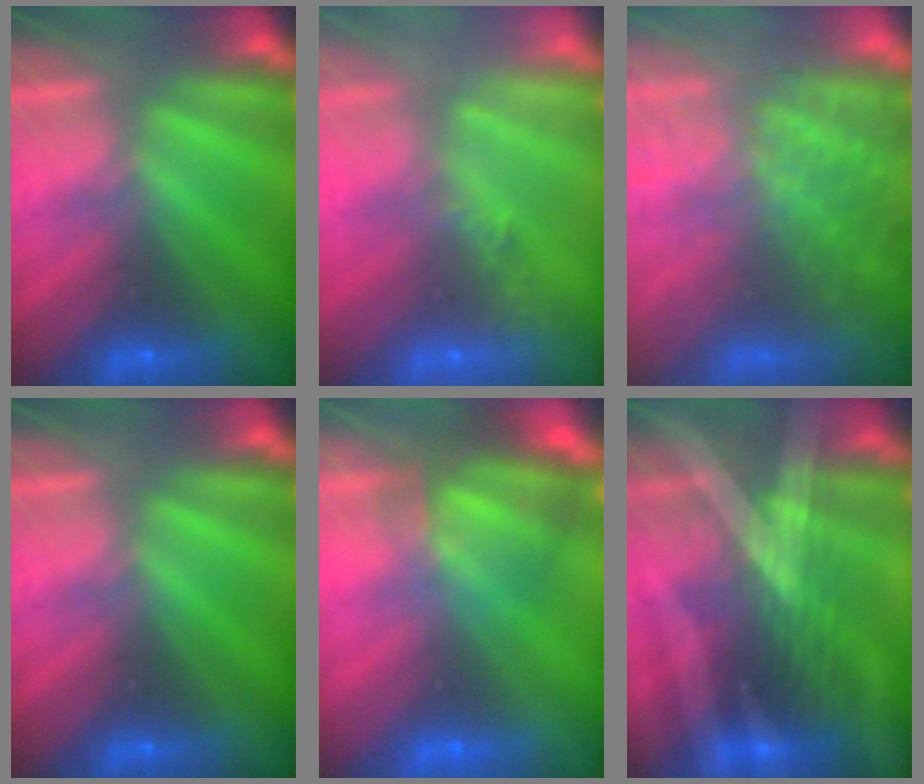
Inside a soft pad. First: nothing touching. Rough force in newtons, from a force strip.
{"total": 2.2}
{"total": 7.5}
{"total": 0.0}
{"total": 7.0}
{"total": 3.3}